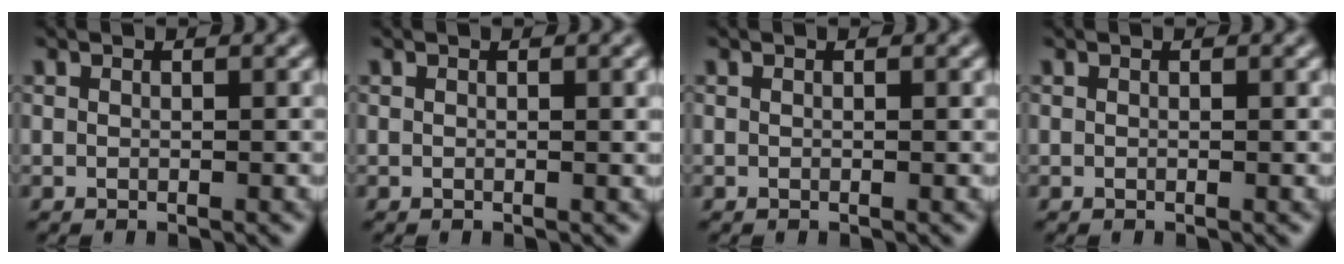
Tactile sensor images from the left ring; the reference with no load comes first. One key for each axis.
{"total": 1.0, "fx": 0.1, "fy": 0.1, "fz": 1.0, "tx": -0.012, "ty": 0.000, "tz": 0.001}
{"total": 0.0}
{"total": 0.0}